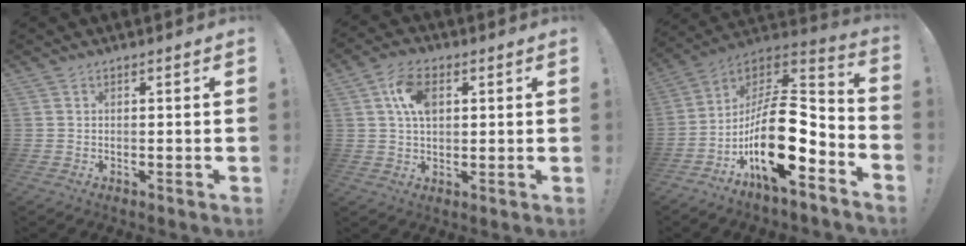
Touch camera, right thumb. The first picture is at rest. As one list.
[{"total": 9.2, "force": [2.4, 5.7, 6.8], "torque": [-0.122, 0.008, 0.045]}, {"total": 21.9, "force": [-6.2, 9.1, 18.9], "torque": [-0.334, 0.024, -0.098]}]